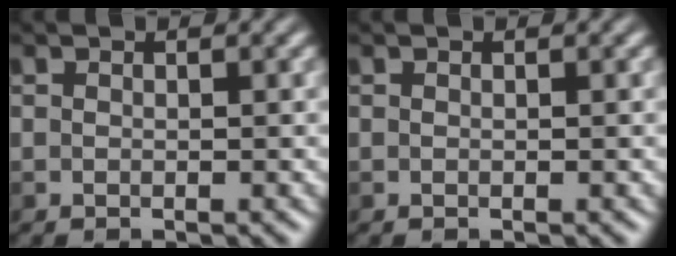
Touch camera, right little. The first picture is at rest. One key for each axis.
{"total": 0.0}